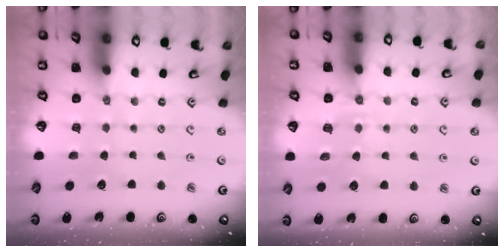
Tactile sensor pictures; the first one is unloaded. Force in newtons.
{"total": 4.8, "press": 4.6, "slide": 1.3}